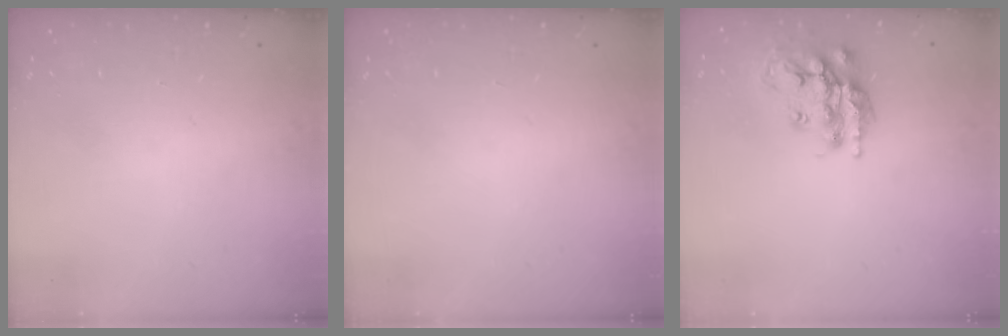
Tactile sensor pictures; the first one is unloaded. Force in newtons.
{"total": 0.0}
{"total": 16.2, "press": 16.1, "slide": 1.2}